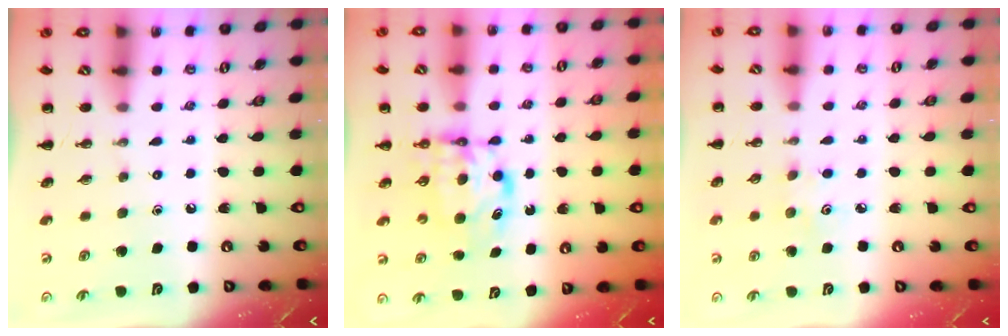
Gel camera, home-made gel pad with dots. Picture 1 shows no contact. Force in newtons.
{"total": 5.7, "press": 5.6, "slide": 1.4}
{"total": 2.9, "press": 2.8, "slide": 0.8}